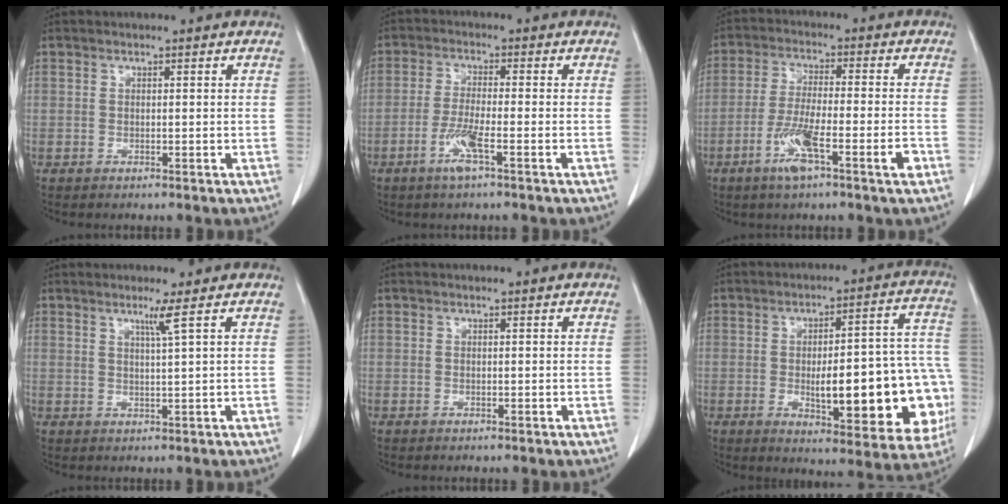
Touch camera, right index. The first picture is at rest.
{"total": 5.0, "force": [-2.5, -0.1, 4.4], "torque": [-0.089, -0.008, -0.051]}
{"total": 9.4, "force": [-4.5, 0.4, 8.2], "torque": [-0.153, -0.005, -0.080]}
{"total": 2.4, "force": [1.3, -1.0, 1.8], "torque": [-0.038, -0.009, 0.029]}
{"total": 0.0}
{"total": 21.9, "force": [-4.3, 5.7, 20.7], "torque": [-0.195, 0.029, -0.036]}